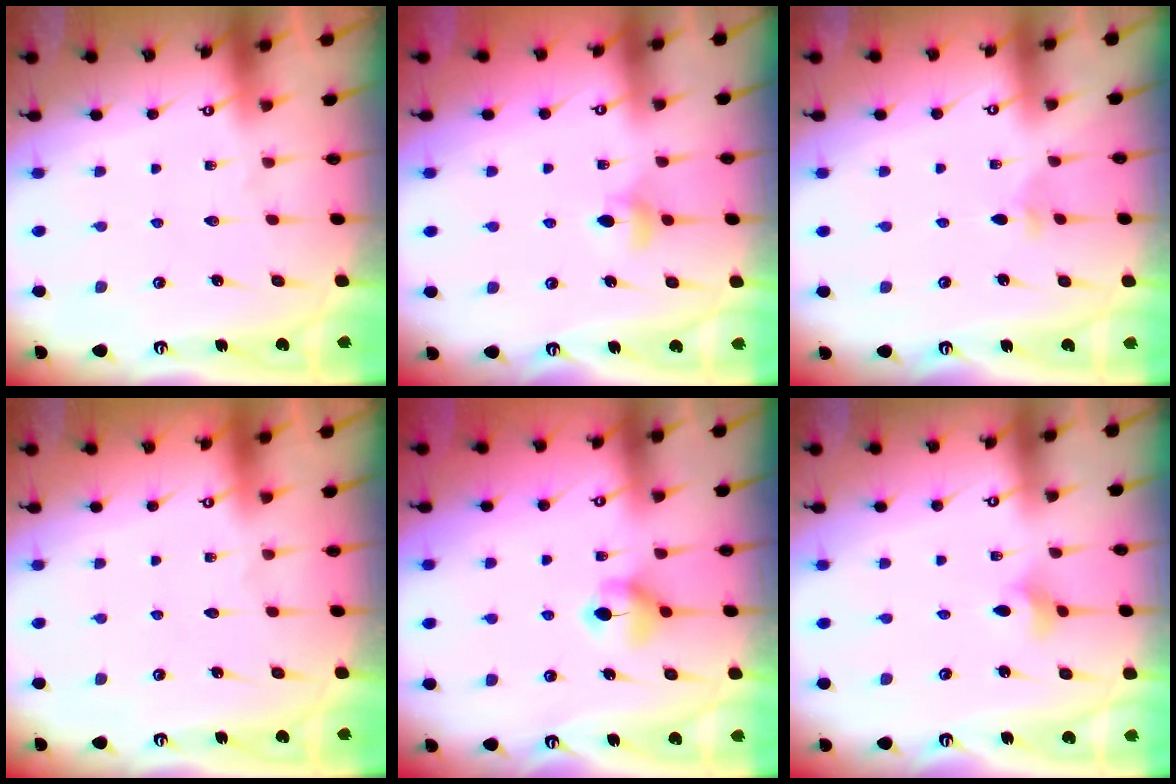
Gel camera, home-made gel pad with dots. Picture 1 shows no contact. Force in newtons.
{"total": 4.3, "press": 4.3, "slide": 0.9}
{"total": 2.0, "press": 2.0, "slide": 0.5}
{"total": 0.0}
{"total": 5.9, "press": 5.9, "slide": 0.5}
{"total": 3.4, "press": 3.3, "slide": 0.8}